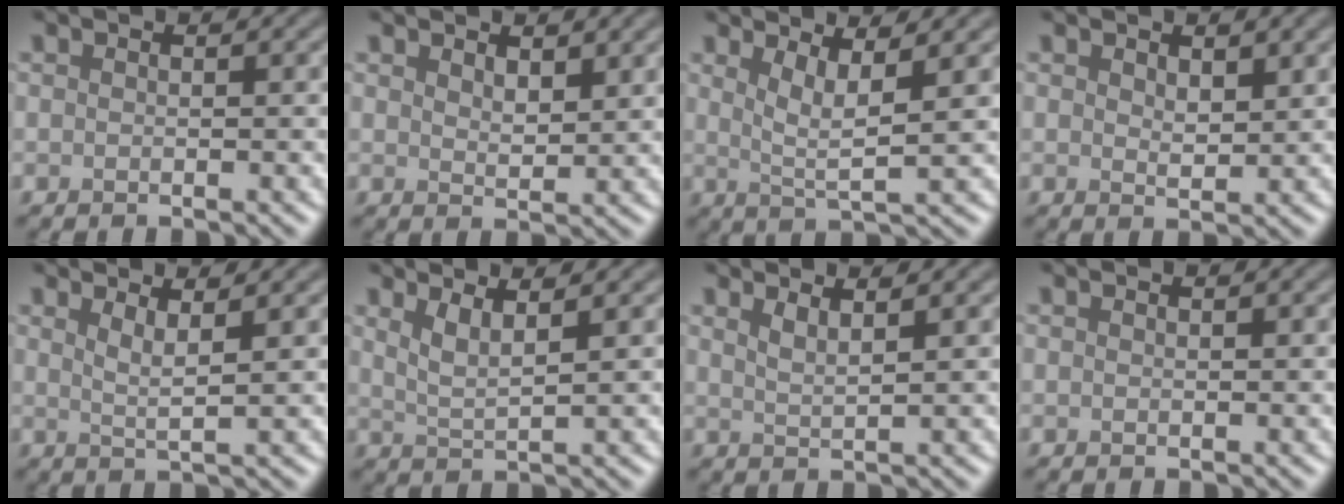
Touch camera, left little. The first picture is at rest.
{"total": 2.2, "force": [1.6, 0.9, 1.3], "torque": [-0.024, -0.006, 0.032]}
{"total": 3.6, "force": [1.6, 0.7, 3.1], "torque": [-0.056, -0.008, 0.031]}
{"total": 2.2, "force": [1.1, 1.0, 1.5], "torque": [-0.027, -0.006, 0.024]}
{"total": 2.4, "force": [1.4, 0.5, 1.9], "torque": [-0.027, -0.003, 0.021]}
{"total": 2.5, "force": [1.6, 0.6, 1.9], "torque": [-0.031, -0.005, 0.032]}
{"total": 2.0, "force": [1.5, 0.6, 1.3], "torque": [-0.013, 0.001, 0.023]}
{"total": 0.0}